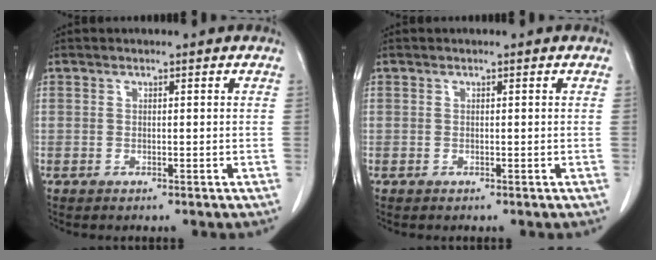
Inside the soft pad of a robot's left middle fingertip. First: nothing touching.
{"total": 0.0}